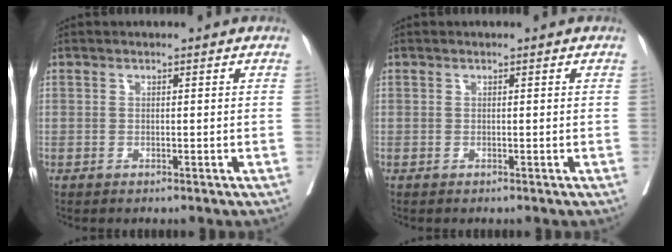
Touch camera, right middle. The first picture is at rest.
{"total": 0.0}